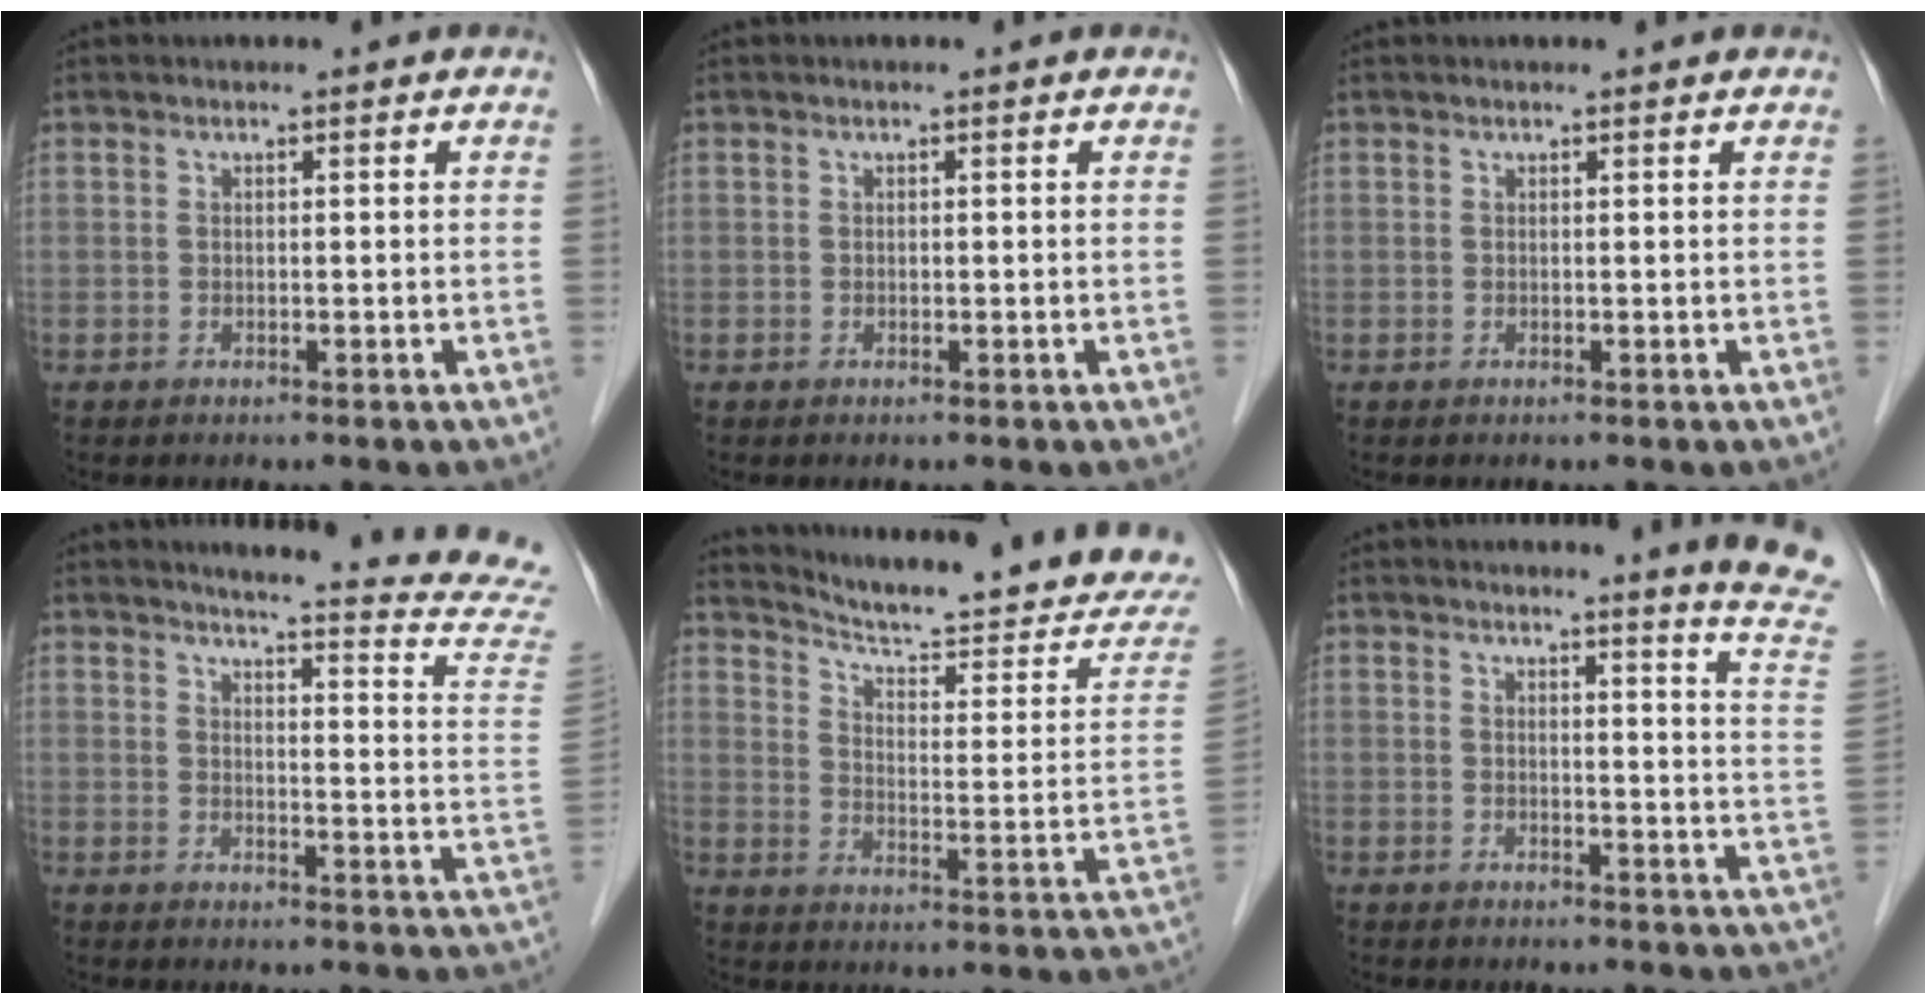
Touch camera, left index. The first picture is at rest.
{"total": 0.0}
{"total": 1.2, "force": [1.2, 0.2, 0.2], "torque": [-0.011, 0.009, 0.012]}
{"total": 18.2, "force": [17.4, -0.3, 5.4], "torque": [-0.060, -0.110, 0.178]}
{"total": 21.4, "force": [19.8, 0.8, 7.9], "torque": [-0.116, -0.076, 0.255]}
{"total": 9.8, "force": [9.1, -1.7, 3.3], "torque": [-0.034, -0.086, 0.080]}